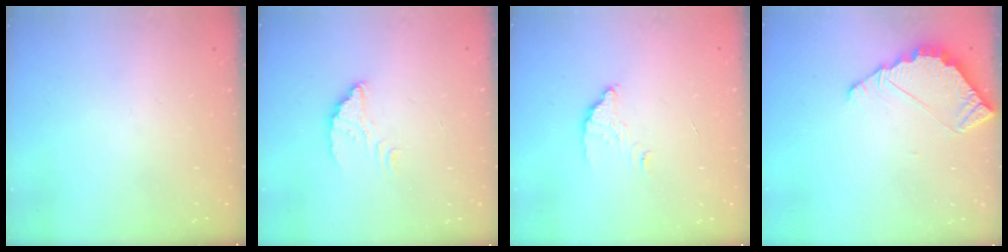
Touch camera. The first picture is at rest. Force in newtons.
{"total": 3.0, "press": 3.0, "slide": 0.1}
{"total": 2.6, "press": 2.6, "slide": 0.1}
{"total": 4.3, "press": 4.3, "slide": 0.3}